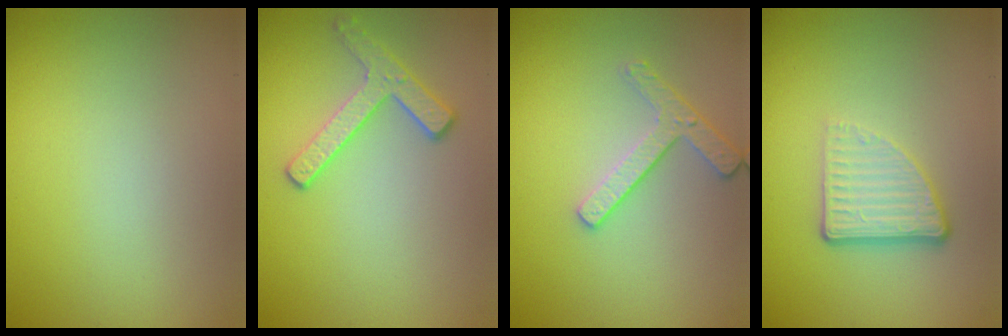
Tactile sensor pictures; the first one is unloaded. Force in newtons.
{"total": 2.5, "press": 2.3, "slide": 0.9}
{"total": 2.5, "press": 2.2, "slide": 1.1}
{"total": 3.7, "press": 2.4, "slide": 2.8}